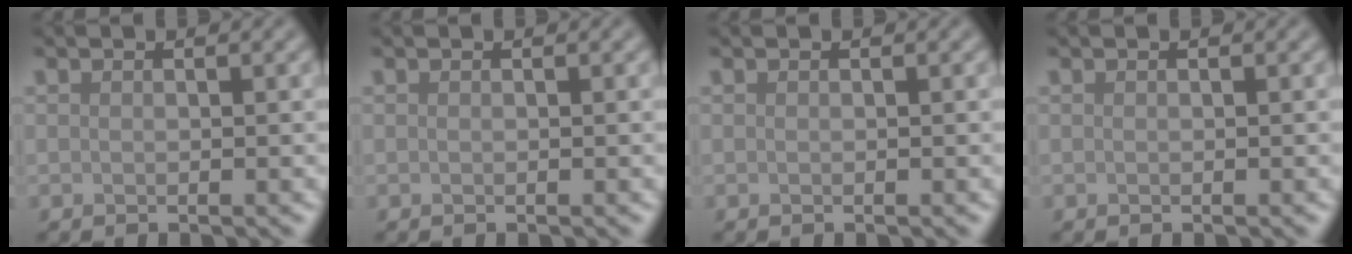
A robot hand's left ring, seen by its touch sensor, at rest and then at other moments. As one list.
[{"total": 0.0}, {"total": 0.0}, {"total": 0.0}]